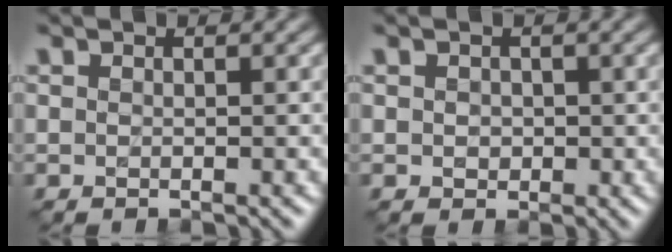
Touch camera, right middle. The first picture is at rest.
{"total": 1.6, "force": [-0.2, 1.3, 0.8], "torque": [-0.020, 0.002, -0.002]}